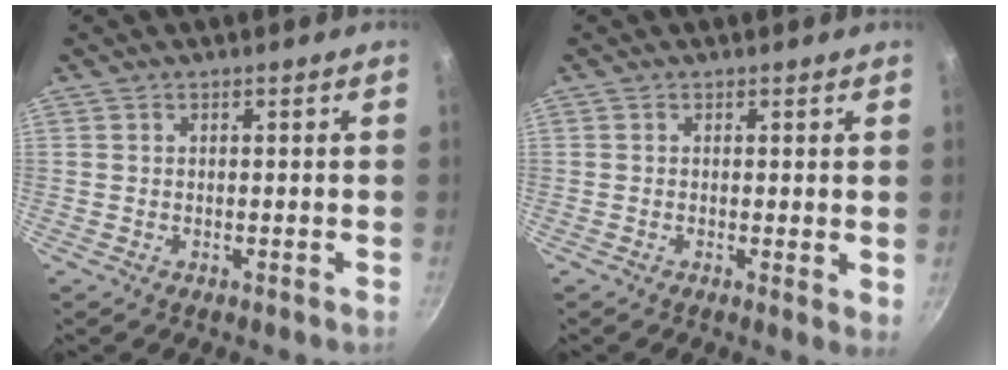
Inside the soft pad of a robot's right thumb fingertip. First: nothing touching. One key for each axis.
{"total": 2.0, "fx": 0.3, "fy": 0.6, "fz": 1.9, "tx": -0.024, "ty": -0.006, "tz": 0.001}